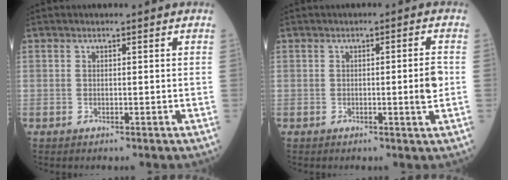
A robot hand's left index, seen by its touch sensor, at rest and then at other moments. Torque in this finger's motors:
{"motor_torque": [0.44, -0.08, 0.20, 0.03]}